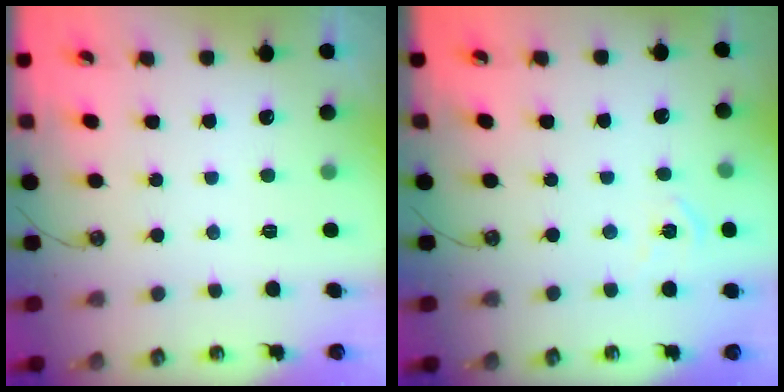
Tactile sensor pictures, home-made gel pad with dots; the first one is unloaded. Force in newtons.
{"total": 5.3, "press": 5.2, "slide": 0.6}